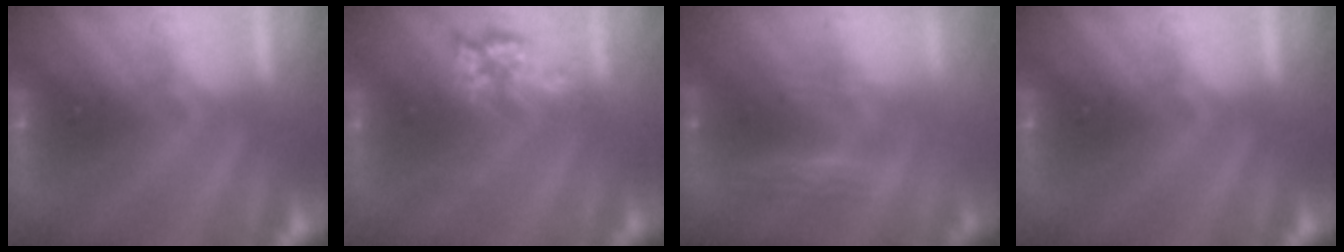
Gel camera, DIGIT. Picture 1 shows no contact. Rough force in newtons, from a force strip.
{"total": 2.4}
{"total": 3.3}
{"total": 0.0}